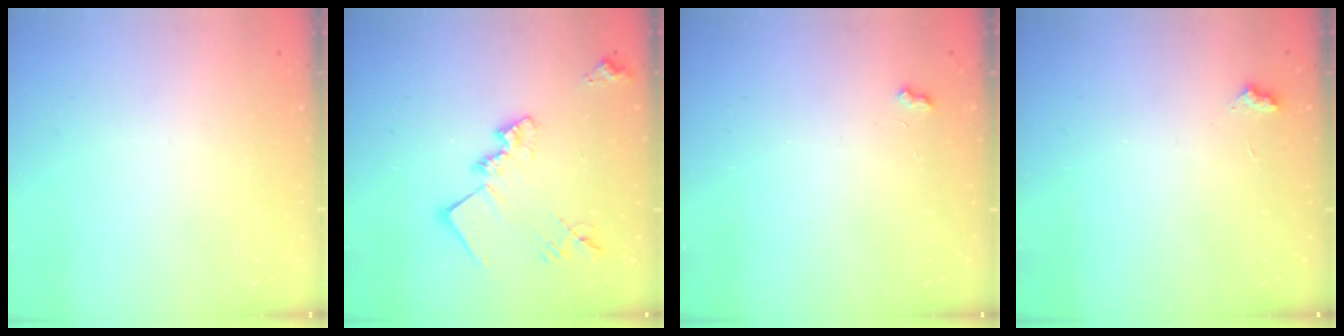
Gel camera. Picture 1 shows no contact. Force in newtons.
{"total": 17.6, "press": 17.6, "slide": 1.2}
{"total": 1.8, "press": 1.8, "slide": 0.4}
{"total": 2.7, "press": 2.7, "slide": 0.4}